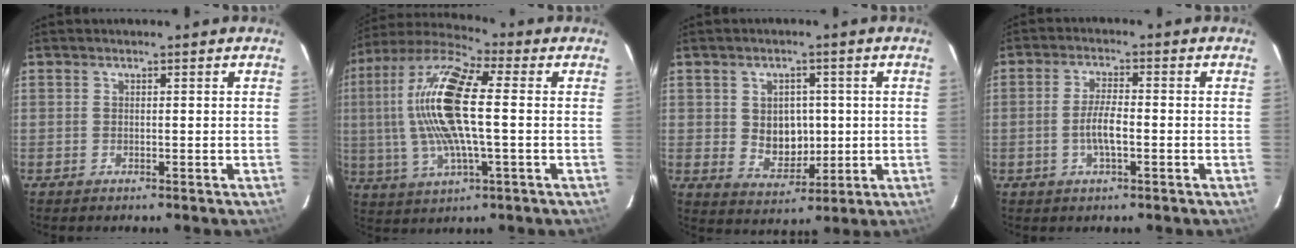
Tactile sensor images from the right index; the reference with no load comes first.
{"total": 18.0, "force": [1.5, 5.4, 17.1], "torque": [-0.336, 0.013, 0.017]}
{"total": 7.3, "force": [0.3, 5.9, 4.3], "torque": [-0.076, 0.002, 0.022]}
{"total": 4.9, "force": [-1.4, 1.3, 4.5], "torque": [-0.091, 0.001, -0.025]}